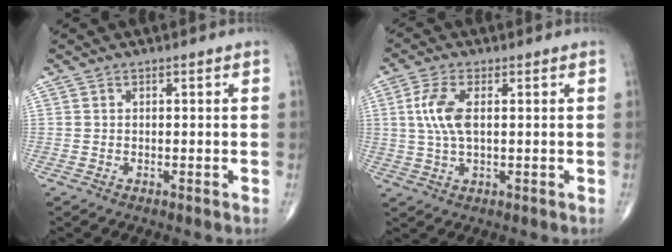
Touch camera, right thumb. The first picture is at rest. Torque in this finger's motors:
{"motor_torque": [0.13, 0.21, 0.68, 0.30, 0.06]}